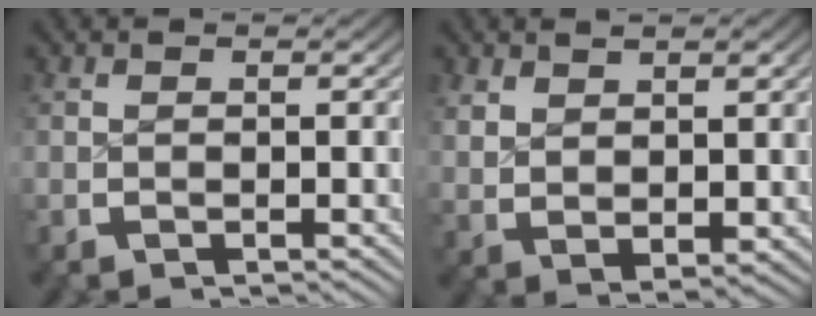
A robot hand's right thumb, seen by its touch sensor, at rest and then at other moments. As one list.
[{"total": 3.3, "force": [1.8, 1.7, 2.2], "torque": [-0.037, -0.004, 0.045]}]